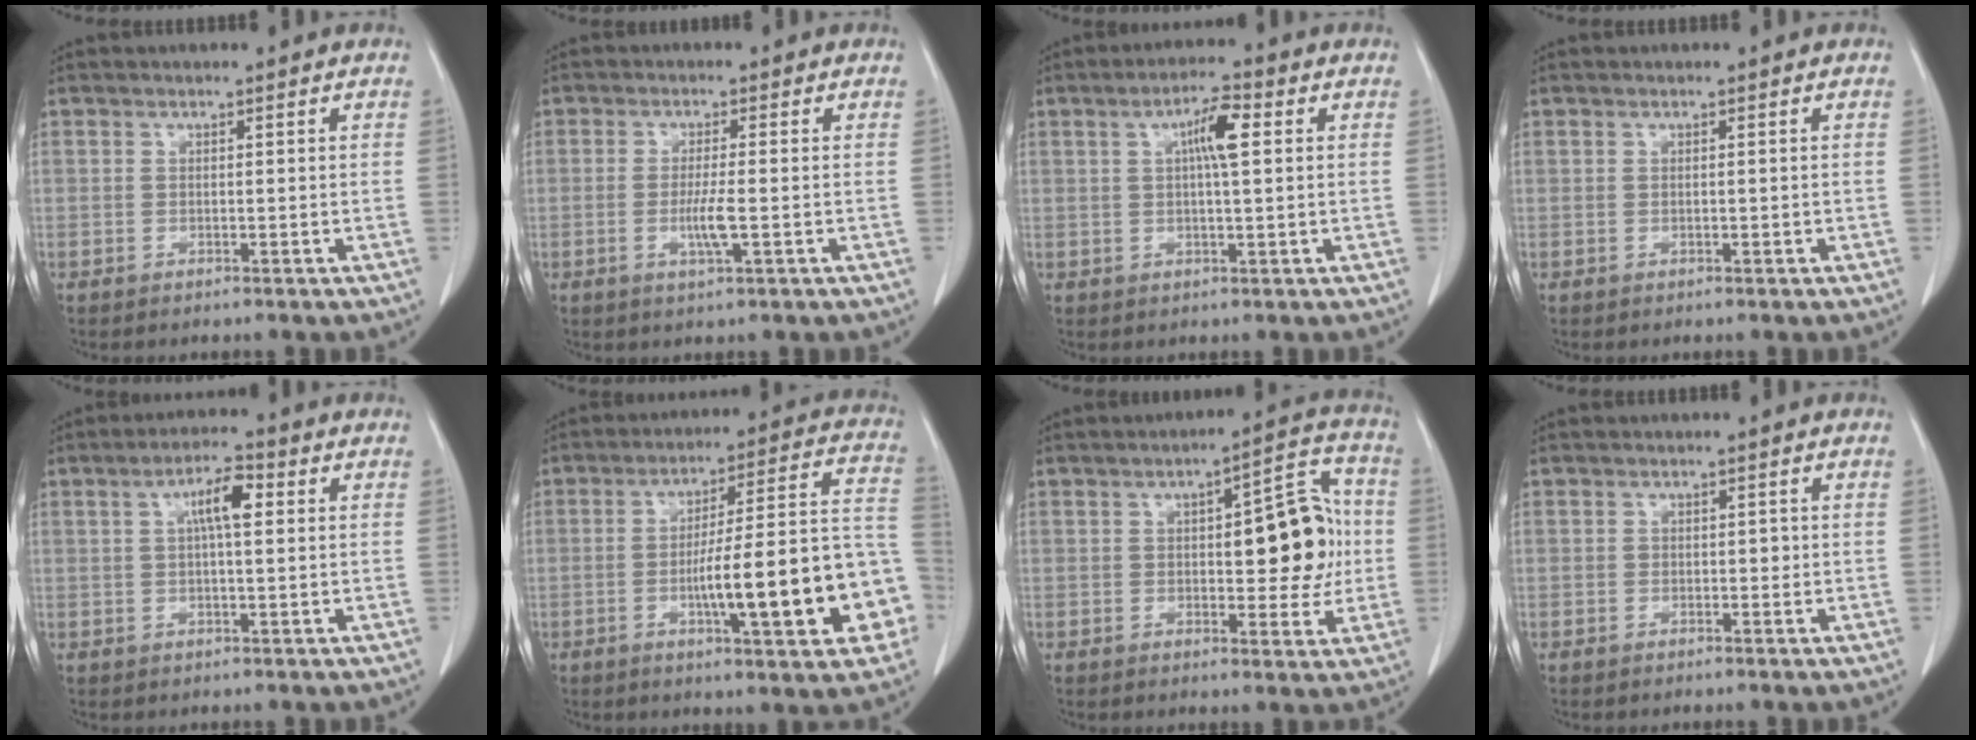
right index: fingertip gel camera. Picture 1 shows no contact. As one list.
[{"total": 3.9, "force": [-0.9, 0.1, 3.8], "torque": [-0.073, -0.007, -0.018]}, {"total": 5.6, "force": [1.5, 0.9, 5.3], "torque": [-0.091, 0.010, 0.024]}, {"total": 0.0}, {"total": 5.6, "force": [1.5, 1.3, 5.2], "torque": [-0.092, 0.014, 0.024]}, {"total": 19.2, "force": [-5.3, 3.1, 18.2], "torque": [-0.199, 0.034, -0.066]}, {"total": 12.2, "force": [0.8, 4.4, 11.4], "torque": [-0.136, 0.032, 0.015]}, {"total": 1.1, "force": [-0.1, 0.9, 0.7], "torque": [-0.008, 0.006, -0.001]}]